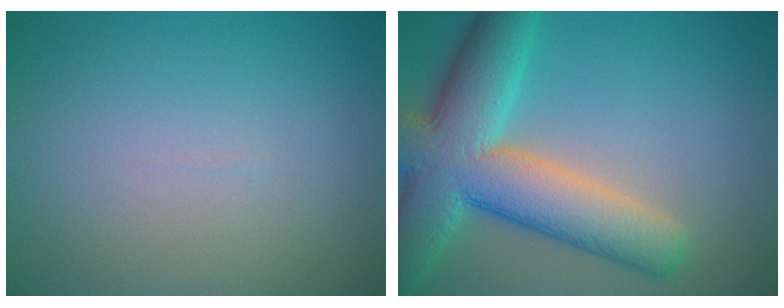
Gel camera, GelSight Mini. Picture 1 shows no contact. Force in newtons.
{"total": 11.1, "press": 11.1, "slide": 0.5}